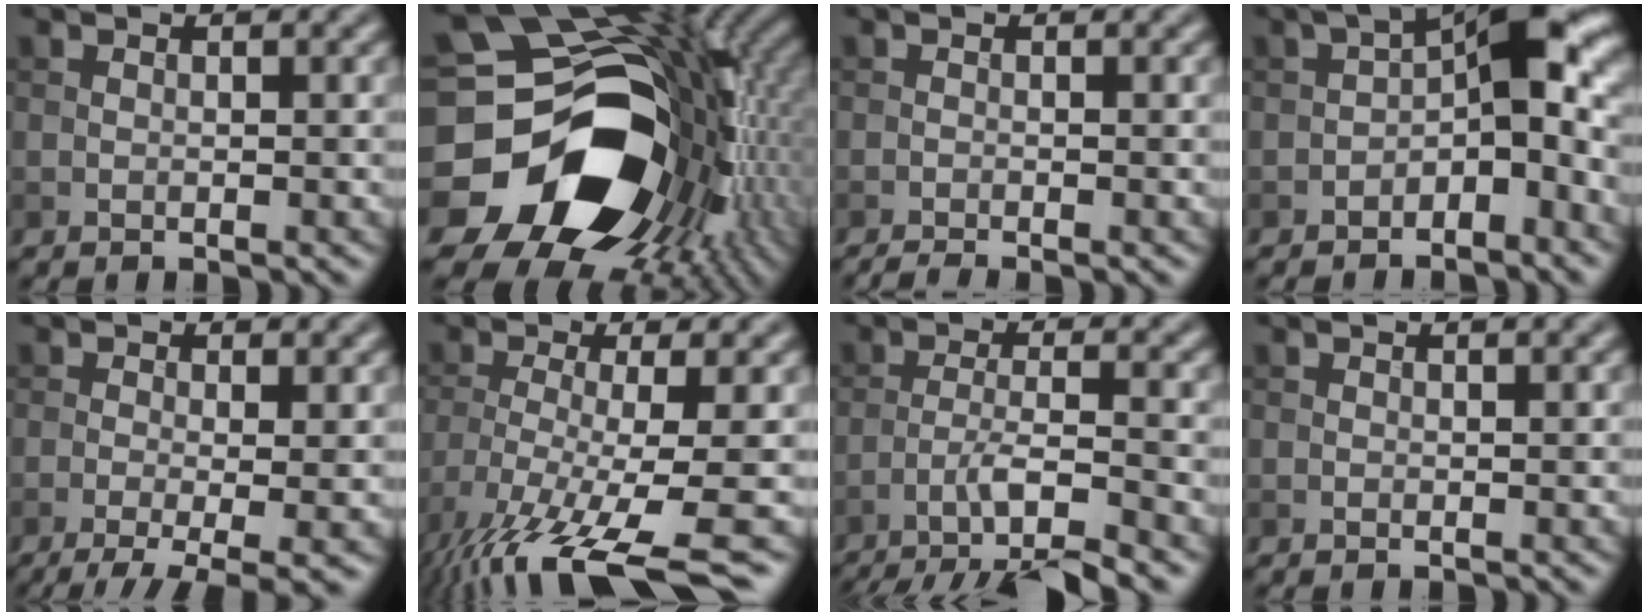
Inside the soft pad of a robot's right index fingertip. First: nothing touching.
{"total": 19.4, "force": [-4.5, 14.5, 12.1], "torque": [-0.226, -0.032, -0.052]}
{"total": 1.5, "force": [-1.2, 0.1, 0.8], "torque": [-0.011, -0.001, -0.026]}
{"total": 7.6, "force": [-1.6, 3.3, 6.6], "torque": [-0.086, 0.028, -0.040]}
{"total": 6.1, "force": [-2.4, 1.8, 5.4], "torque": [-0.090, -0.010, -0.038]}
{"total": 11.4, "force": [-7.2, 2.4, 8.5], "torque": [-0.160, -0.022, -0.123]}
{"total": 7.6, "force": [-5.3, 1.2, 5.2], "torque": [-0.077, 0.001, -0.094]}
{"total": 0.8, "force": [0.2, 0.1, 0.7], "torque": [-0.009, 0.003, 0.002]}